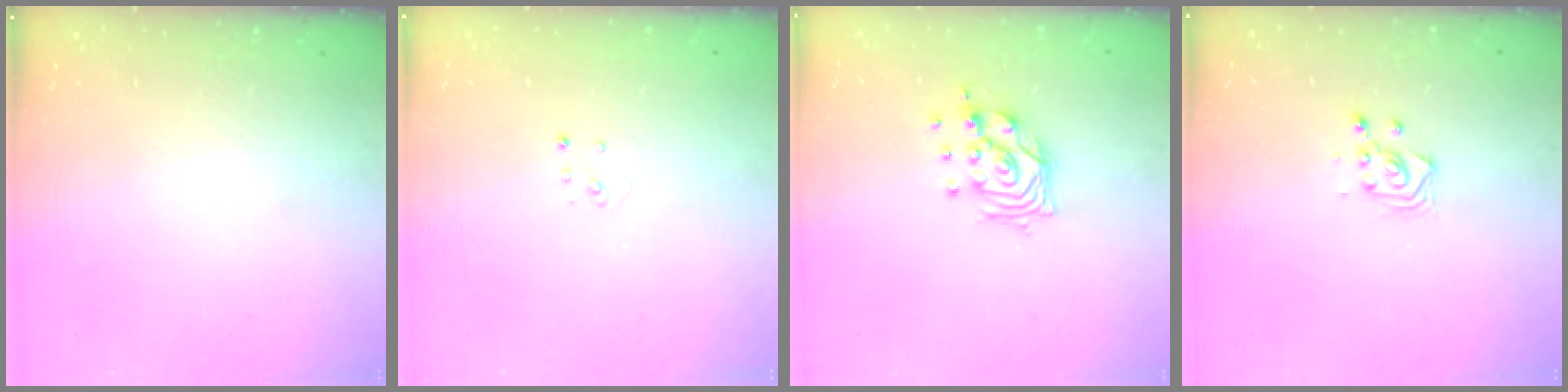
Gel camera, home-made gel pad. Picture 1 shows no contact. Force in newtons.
{"total": 1.9, "press": 1.9, "slide": 0.2}
{"total": 10.7, "press": 10.6, "slide": 1.1}
{"total": 3.4, "press": 3.1, "slide": 1.2}